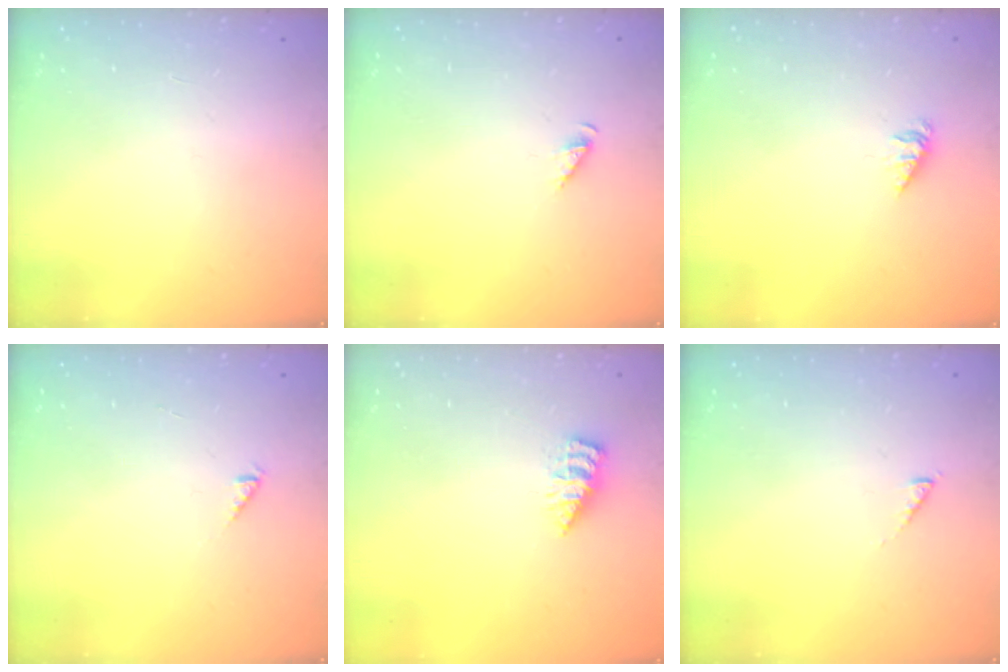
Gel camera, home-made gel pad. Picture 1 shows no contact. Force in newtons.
{"total": 2.0, "press": 1.9, "slide": 0.3}
{"total": 1.3, "press": 1.3, "slide": 0.2}
{"total": 0.0}
{"total": 2.9, "press": 2.8, "slide": 0.4}
{"total": 1.3, "press": 1.3, "slide": 0.3}